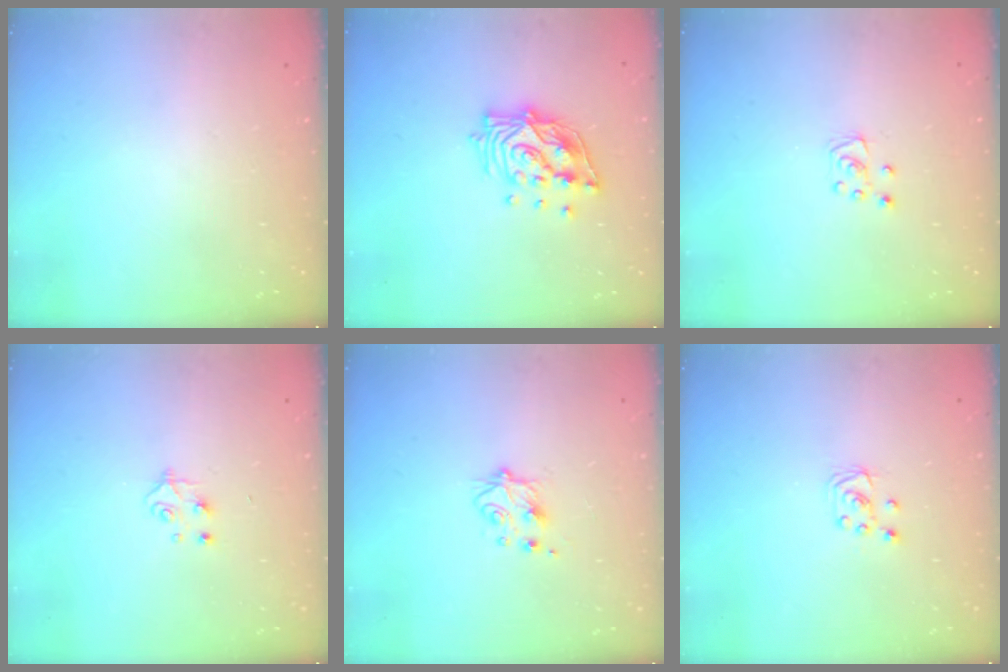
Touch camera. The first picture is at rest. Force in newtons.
{"total": 17.2, "press": 17.0, "slide": 2.7}
{"total": 4.4, "press": 4.4, "slide": 0.2}
{"total": 5.5, "press": 5.5, "slide": 0.6}
{"total": 4.9, "press": 4.8, "slide": 0.7}
{"total": 4.2, "press": 4.2, "slide": 0.3}